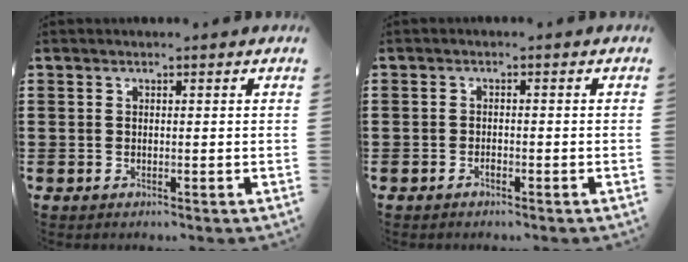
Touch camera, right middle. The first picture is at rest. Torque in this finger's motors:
{"motor_torque": [-0.12, -0.23, 0.00, 0.00]}